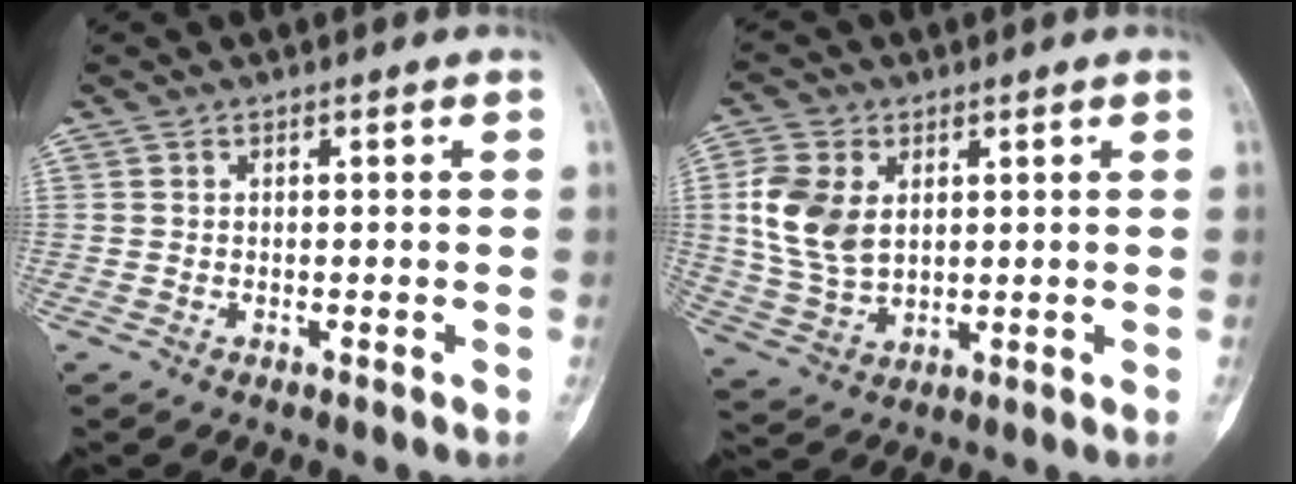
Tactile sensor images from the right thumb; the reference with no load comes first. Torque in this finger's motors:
{"motor_torque": [0.72, 1.05, 0.66, 0.30, 0.14]}